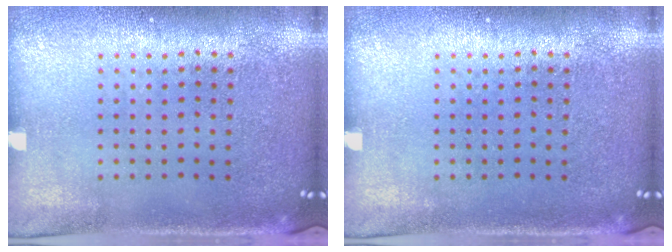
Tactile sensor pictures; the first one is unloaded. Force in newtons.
{"total": 0.0}